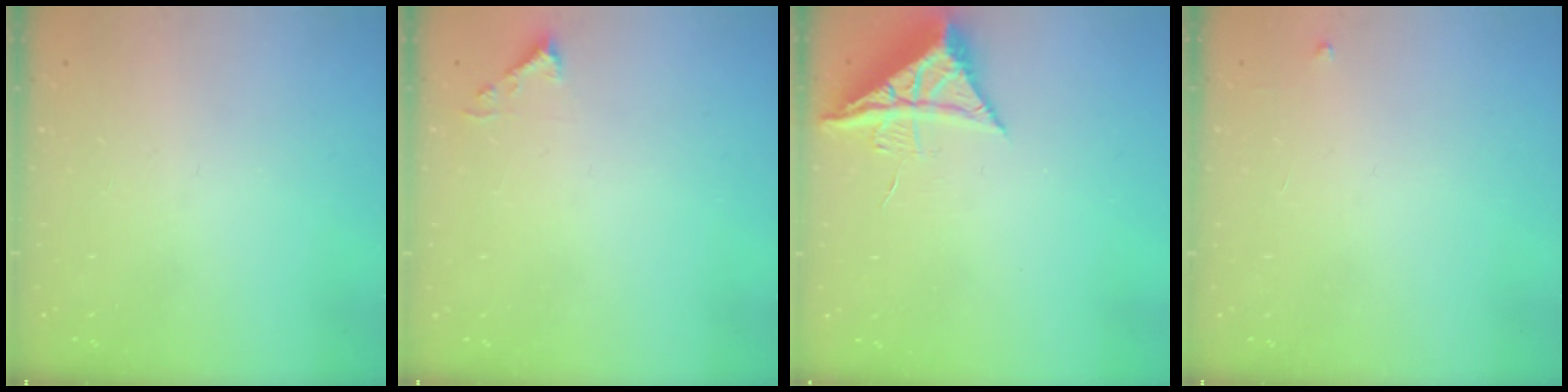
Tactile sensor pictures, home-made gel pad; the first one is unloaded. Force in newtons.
{"total": 3.7, "press": 3.7, "slide": 0.5}
{"total": 7.7, "press": 7.7, "slide": 0.4}
{"total": 2.6, "press": 2.6, "slide": 0.4}